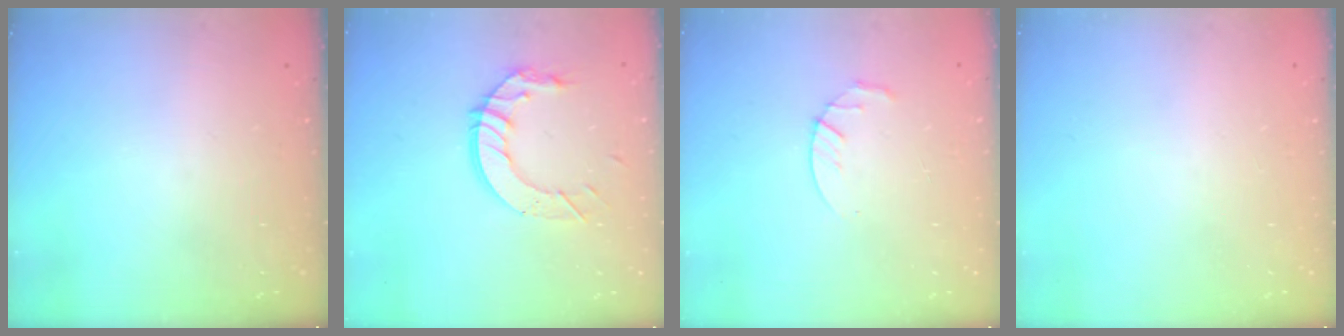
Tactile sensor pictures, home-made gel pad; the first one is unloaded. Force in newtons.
{"total": 10.6, "press": 10.5, "slide": 1.0}
{"total": 3.0, "press": 2.9, "slide": 0.5}
{"total": 0.0}